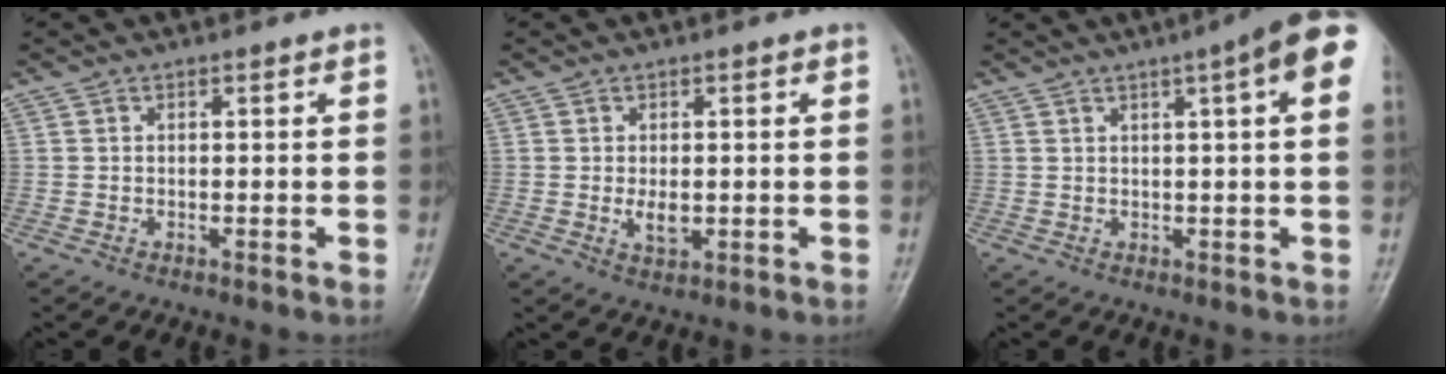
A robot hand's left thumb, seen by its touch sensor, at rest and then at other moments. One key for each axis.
{"total": 3.1, "fx": -0.2, "fy": 1.8, "fz": 2.5, "tx": -0.036, "ty": -0.007, "tz": -0.002}
{"total": 11.5, "fx": 4.8, "fy": 1.8, "fz": 10.3, "tx": -0.121, "ty": 0.013, "tz": 0.052}